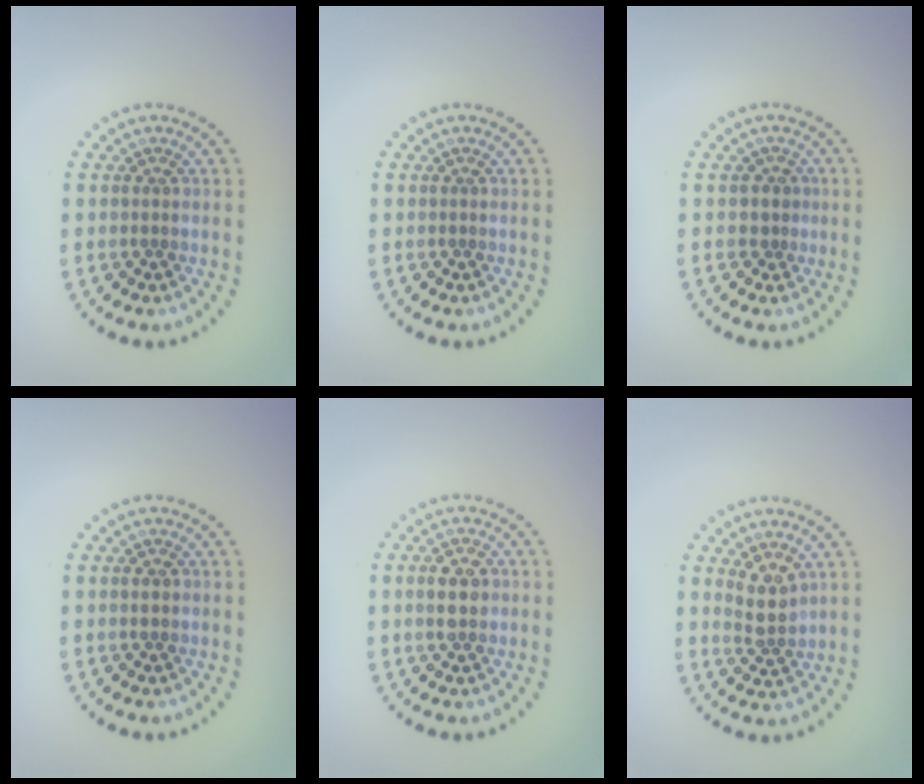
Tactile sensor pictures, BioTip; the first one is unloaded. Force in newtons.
{"total": 0.0}
{"total": 0.9, "press": 0.7, "slide": 0.6}
{"total": 1.1, "press": 1.1, "slide": 0.0}
{"total": 2.4, "press": 2.3, "slide": 0.2}
{"total": 2.4, "press": 2.1, "slide": 1.2}